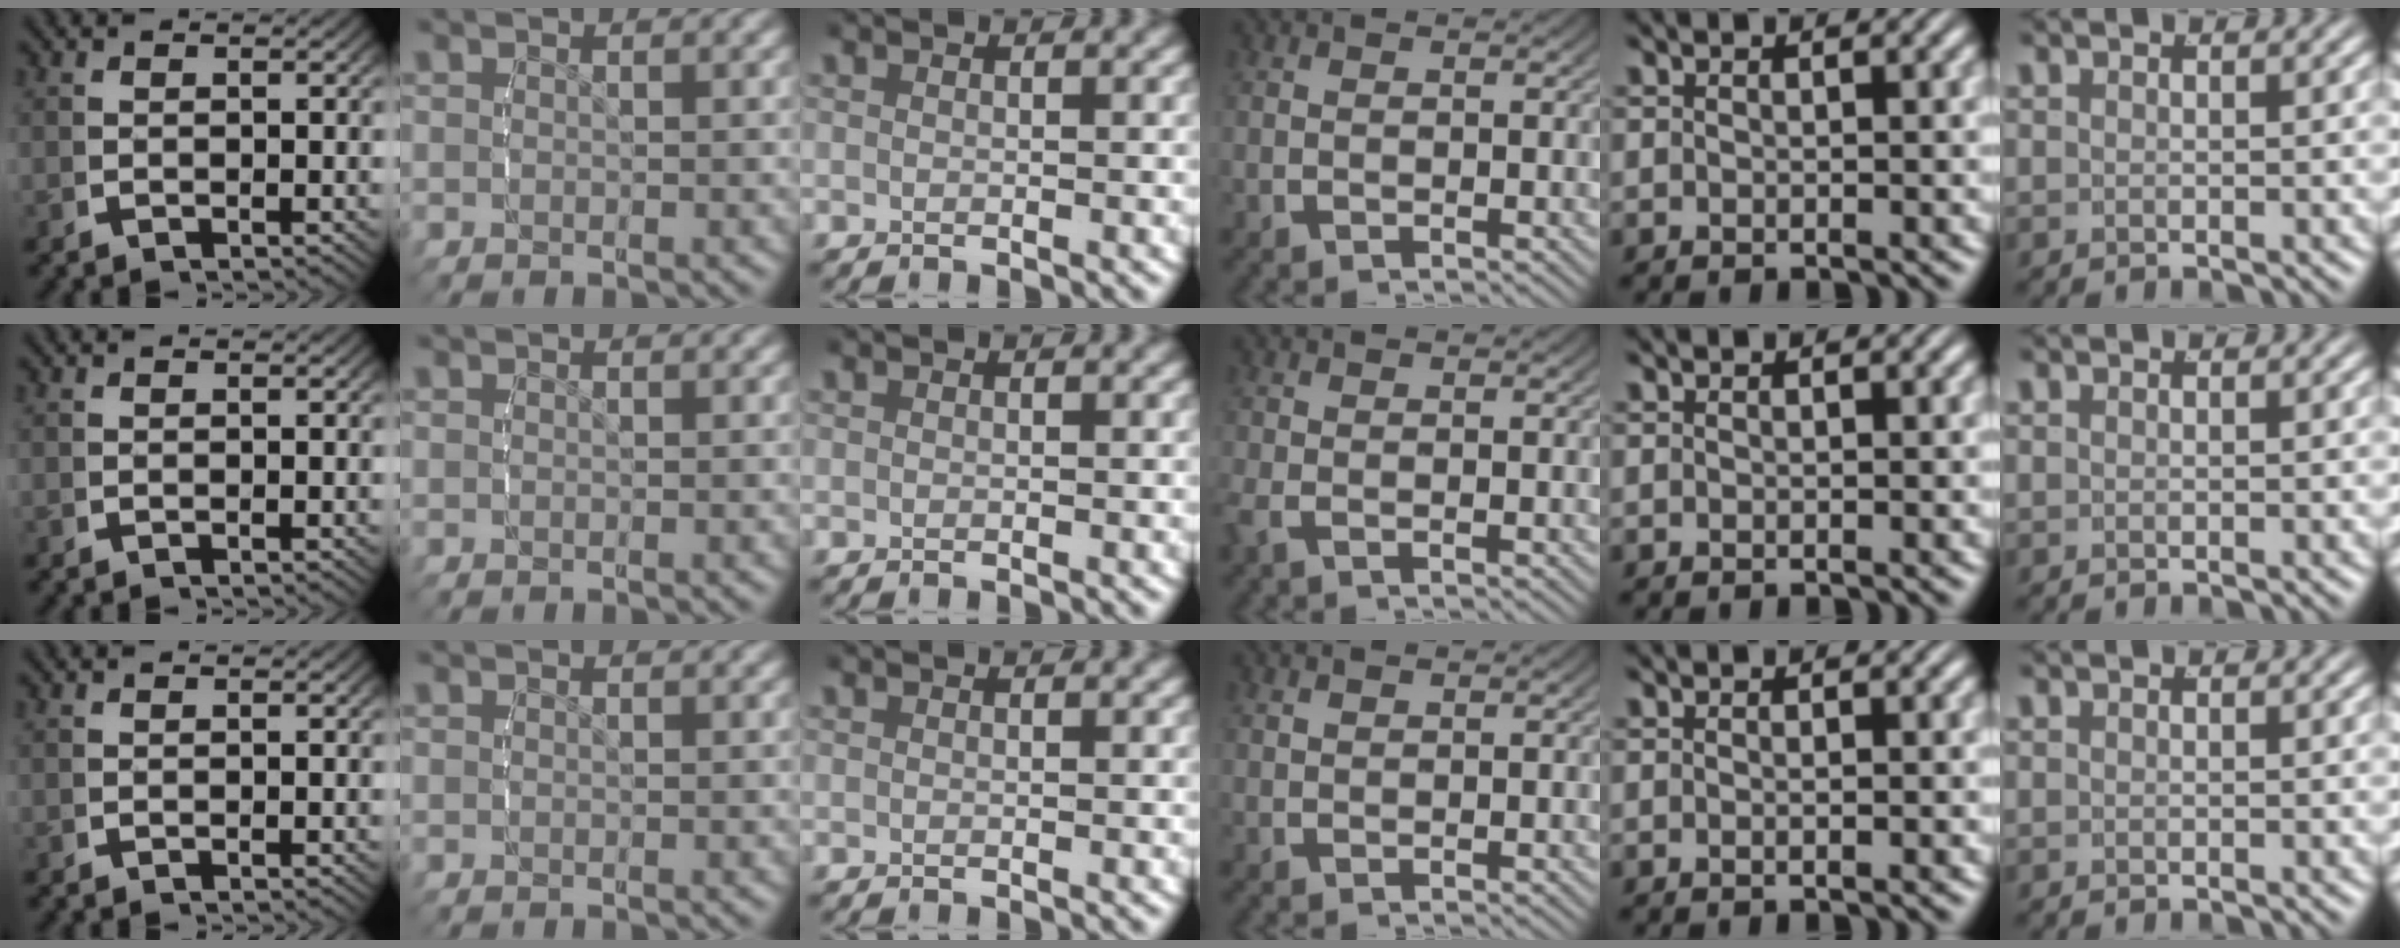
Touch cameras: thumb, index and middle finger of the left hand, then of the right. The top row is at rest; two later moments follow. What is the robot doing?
{"motion": "lift_and_place", "object": "bottle cap"}